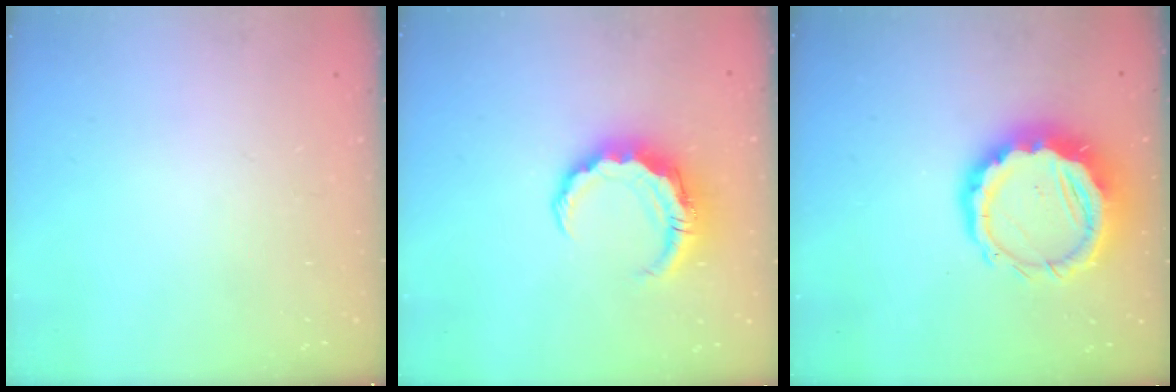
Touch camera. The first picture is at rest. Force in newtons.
{"total": 8.4, "press": 8.3, "slide": 1.3}
{"total": 12.0, "press": 11.8, "slide": 2.4}